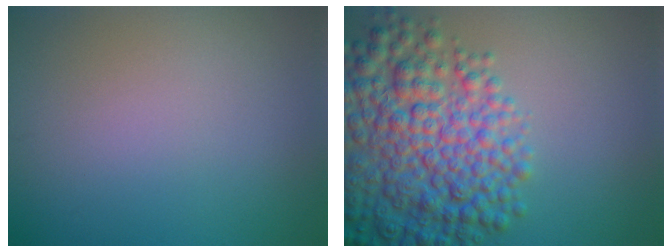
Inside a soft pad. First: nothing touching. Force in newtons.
{"total": 9.6, "press": 9.6, "slide": 0.3}